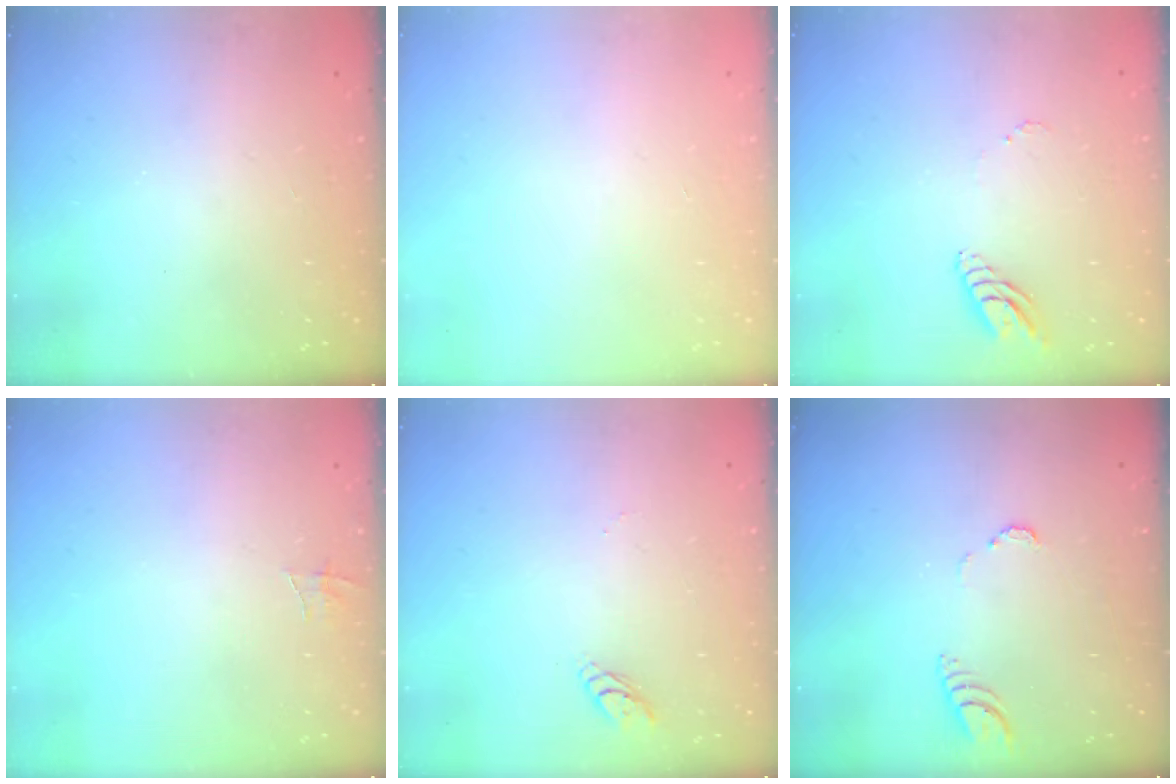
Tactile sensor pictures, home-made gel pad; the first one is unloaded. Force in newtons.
{"total": 0.0}
{"total": 8.7, "press": 8.6, "slide": 1.1}
{"total": 4.3, "press": 4.3, "slide": 0.3}
{"total": 4.0, "press": 4.0, "slide": 0.3}
{"total": 3.5, "press": 3.5, "slide": 0.3}